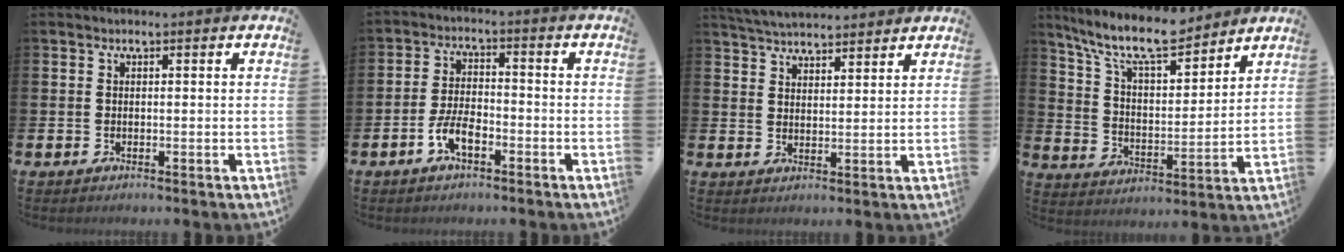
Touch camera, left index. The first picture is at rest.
{"total": 4.5, "force": [-2.2, 1.9, 3.4], "torque": [-0.072, 0.005, -0.044]}
{"total": 4.6, "force": [4.5, 0.7, 0.3], "torque": [-0.016, -0.022, 0.081]}
{"total": 11.1, "force": [9.6, 2.7, 4.8], "torque": [-0.114, -0.054, 0.170]}